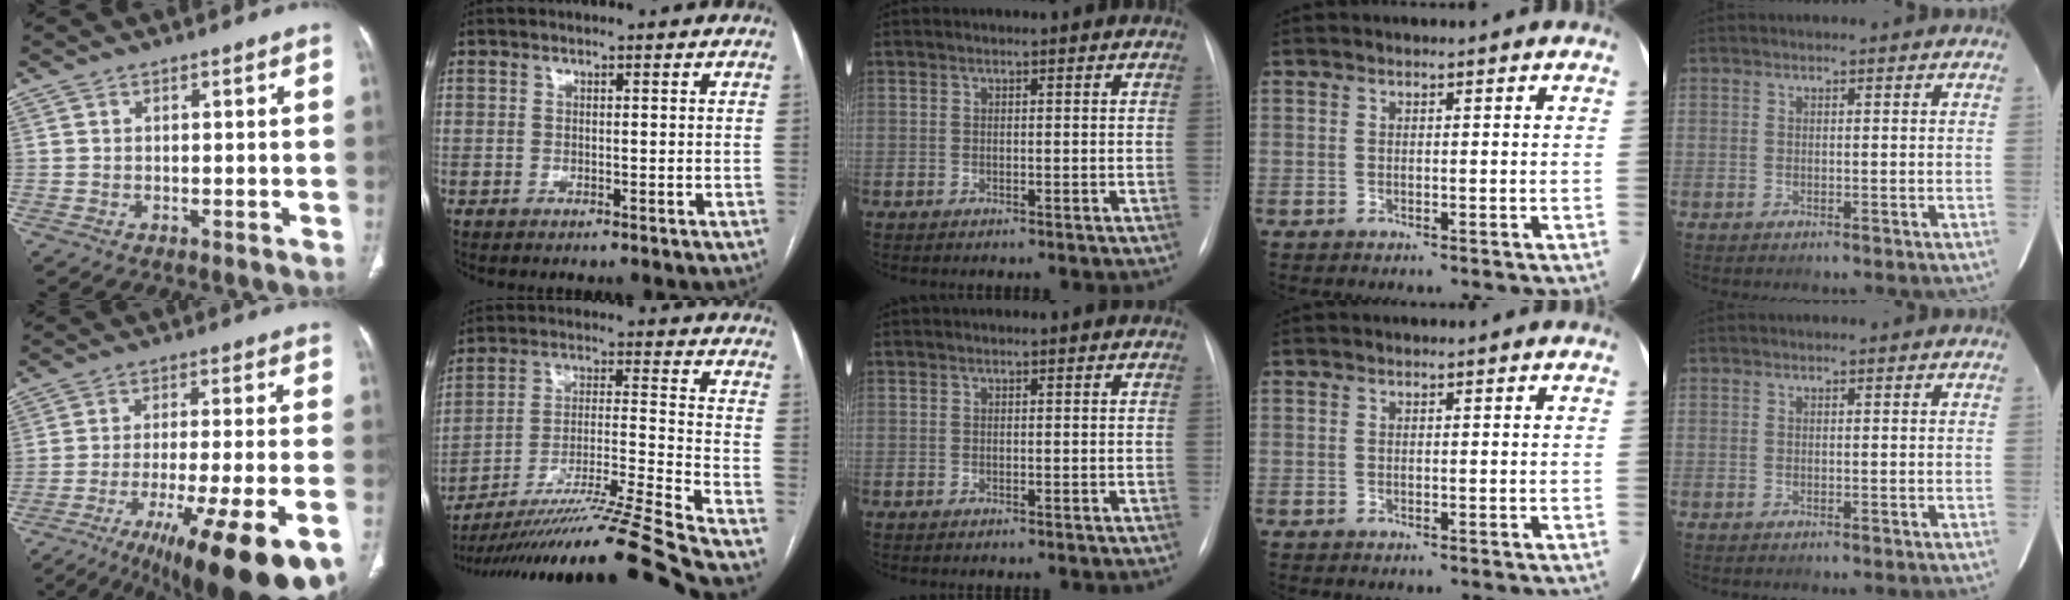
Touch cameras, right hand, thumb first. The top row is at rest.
{"thumb": {"total": 22.5, "force": [-12.8, 3.9, 18.0], "torque": [-0.250, 0.022, -0.196]}, "index": {"total": 21.1, "force": [-17.9, -3.4, 10.6], "torque": [-0.158, -0.022, -0.303]}}